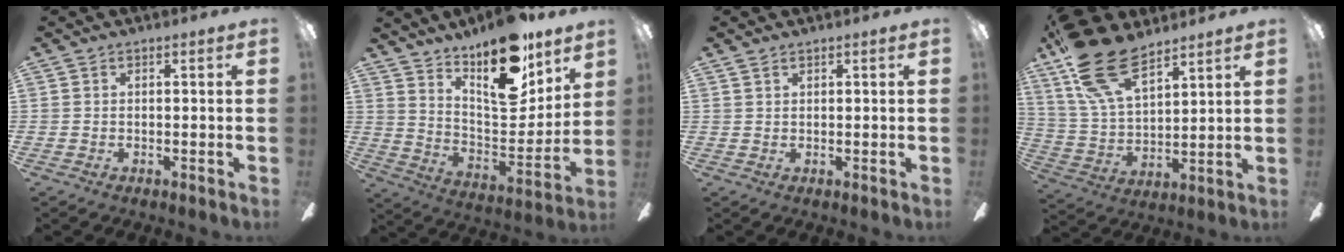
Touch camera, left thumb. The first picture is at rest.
{"total": 19.6, "force": [13.8, 7.9, 11.5], "torque": [-0.158, -0.097, 0.236]}
{"total": 1.2, "force": [0.9, 0.6, 0.4], "torque": [-0.009, 0.001, 0.018]}
{"total": 19.7, "force": [12.7, 9.1, 12.0], "torque": [-0.251, -0.055, 0.233]}